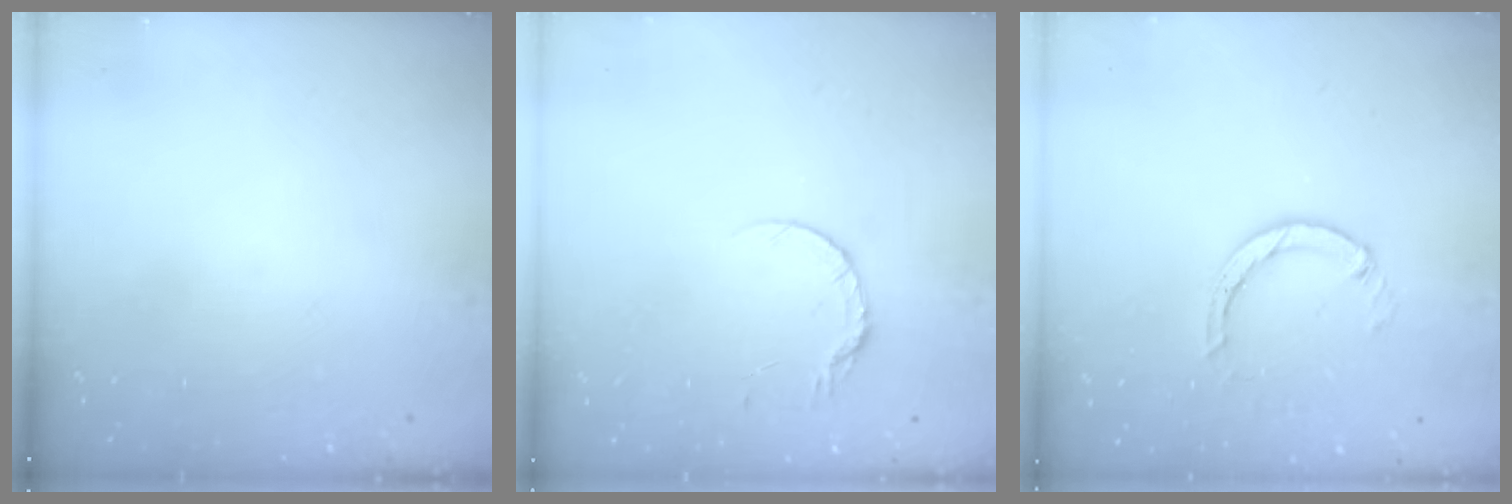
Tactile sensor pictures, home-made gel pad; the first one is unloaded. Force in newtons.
{"total": 5.3, "press": 5.2, "slide": 0.6}
{"total": 4.4, "press": 4.4, "slide": 0.5}